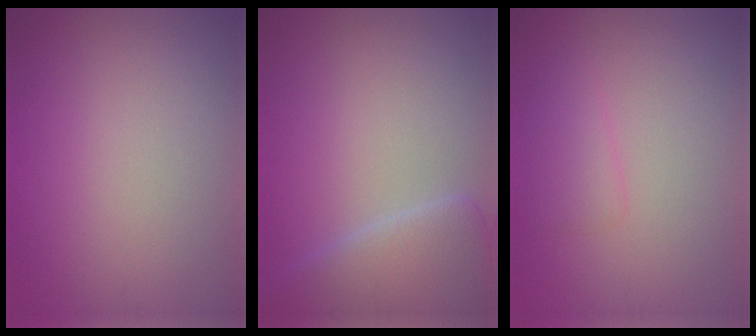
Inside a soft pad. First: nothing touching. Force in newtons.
{"total": 6.2, "press": 6.2, "slide": 0.2}
{"total": 1.8, "press": 1.8, "slide": 0.0}